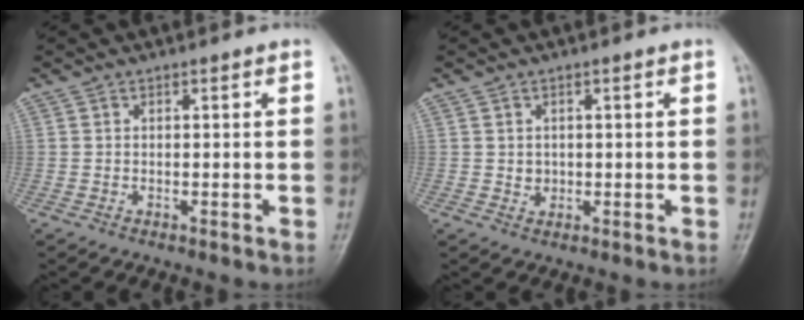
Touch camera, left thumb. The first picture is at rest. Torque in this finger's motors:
{"motor_torque": [-0.11, 0.02, 0.07, -0.01, 0.00]}